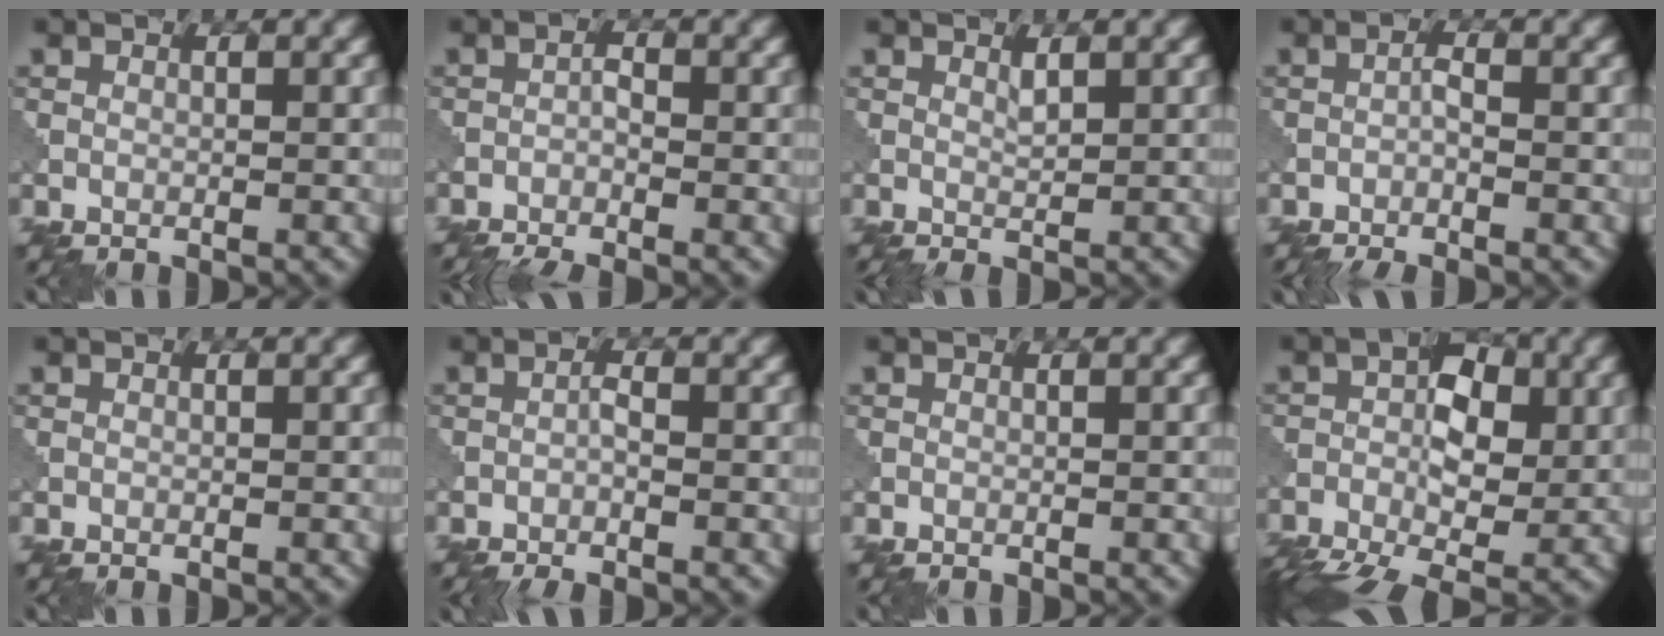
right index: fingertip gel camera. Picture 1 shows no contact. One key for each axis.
{"total": 2.9, "fx": -2.3, "fy": 0.5, "fz": 1.7, "tx": -0.037, "ty": -0.006, "tz": -0.053}
{"total": 0.9, "fx": 0.4, "fy": 0.1, "fz": 0.8, "tx": -0.017, "ty": -0.002, "tz": 0.007}
{"total": 2.2, "fx": -1.5, "fy": 0.3, "fz": 1.6, "tx": -0.033, "ty": -0.002, "tz": -0.035}
{"total": 0.0}
{"total": 1.8, "fx": -1.1, "fy": 0.3, "fz": 1.4, "tx": -0.031, "ty": 0.000, "tz": -0.025}
{"total": 0.0}
{"total": 9.2, "fx": -2.4, "fy": 5.1, "fz": 7.2, "tx": -0.118, "ty": -0.002, "tz": -0.049}